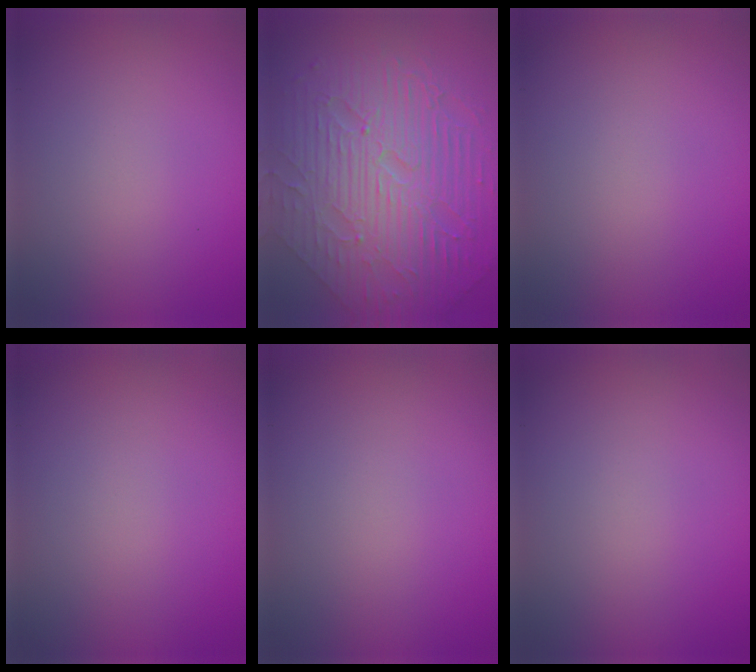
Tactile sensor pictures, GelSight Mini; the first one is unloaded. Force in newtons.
{"total": 10.9, "press": 7.4, "slide": 8.1}
{"total": 0.0}
{"total": 0.0}
{"total": 0.0}
{"total": 0.0}